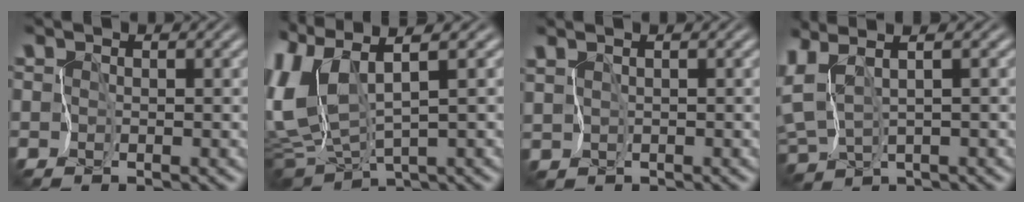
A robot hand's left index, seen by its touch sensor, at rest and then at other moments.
{"total": 6.7, "force": [1.7, 2.7, 5.9], "torque": [-0.153, 0.003, 0.040]}
{"total": 0.7, "force": [0.7, 0.1, -0.2], "torque": [0.001, 0.001, 0.015]}
{"total": 3.6, "force": [1.6, 0.9, 3.1], "torque": [-0.081, 0.007, 0.035]}